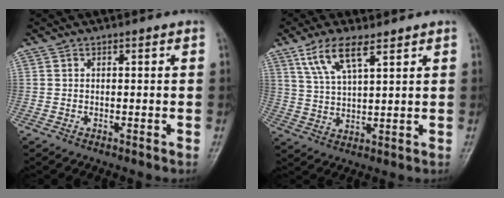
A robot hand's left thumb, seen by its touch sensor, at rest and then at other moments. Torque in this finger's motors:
{"motor_torque": [0.25, 0.26, 0.31, -0.21, 0.06]}